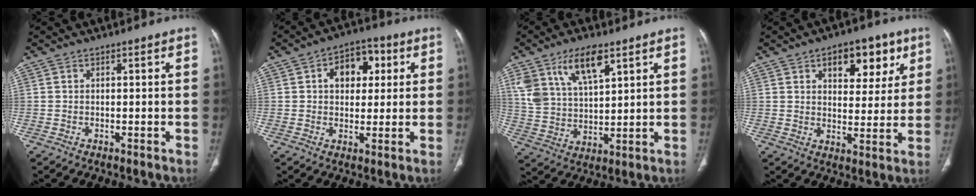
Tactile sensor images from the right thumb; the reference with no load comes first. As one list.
[{"total": 9.3, "force": [2.5, 6.4, 6.2], "torque": [-0.055, 0.011, 0.033]}, {"total": 12.2, "force": [6.9, 5.5, 8.4], "torque": [-0.146, -0.021, 0.141]}, {"total": 11.6, "force": [5.7, 6.6, 7.6], "torque": [-0.061, -0.020, 0.079]}]